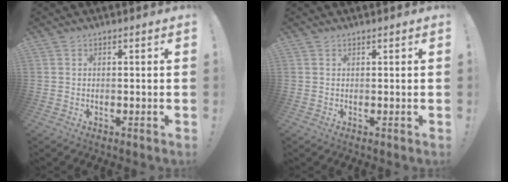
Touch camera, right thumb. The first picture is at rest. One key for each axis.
{"total": 0.0}